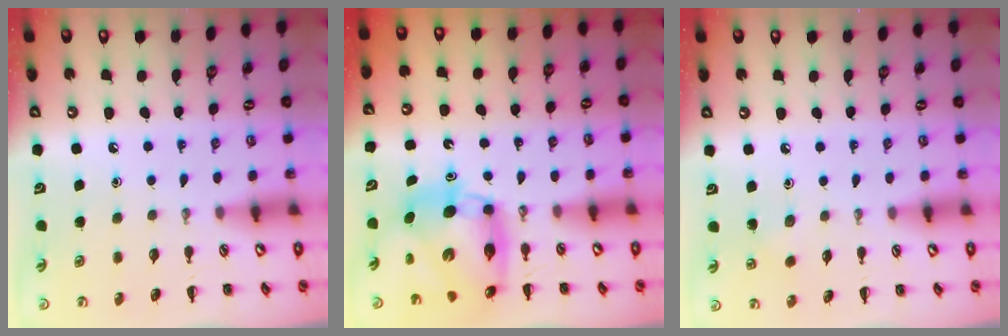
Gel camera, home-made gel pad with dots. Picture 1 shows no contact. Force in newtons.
{"total": 9.4, "press": 9.0, "slide": 2.7}
{"total": 5.6, "press": 5.4, "slide": 1.7}